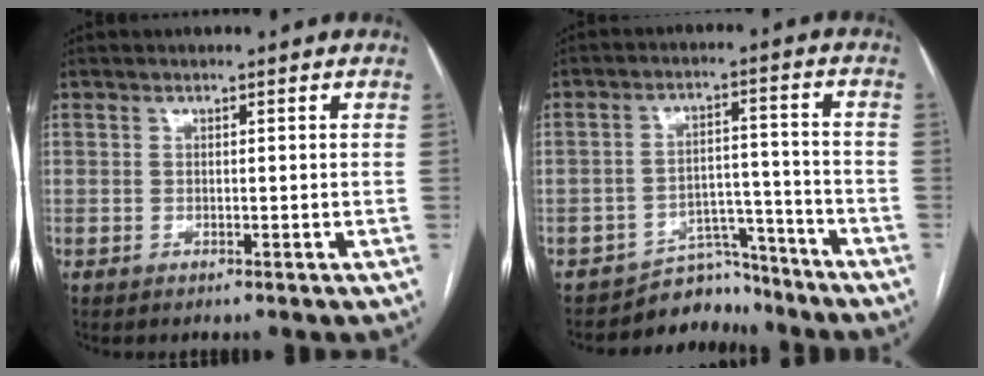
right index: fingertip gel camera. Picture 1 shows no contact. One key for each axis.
{"total": 6.6, "fx": -6.2, "fy": 2.2, "fz": -0.6, "tx": 0.018, "ty": 0.046, "tz": -0.097}